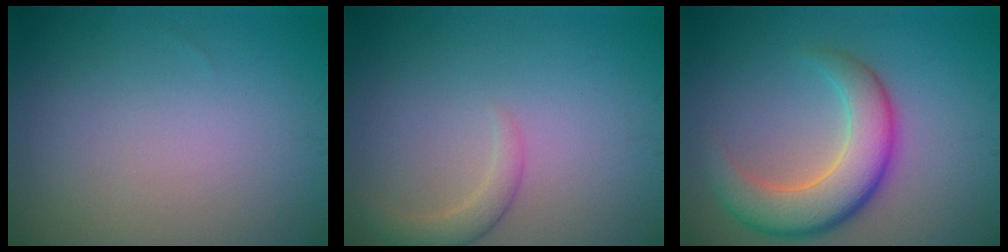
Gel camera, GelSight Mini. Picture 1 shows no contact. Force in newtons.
{"total": 1.8, "press": 1.8, "slide": 0.1}
{"total": 6.6, "press": 6.5, "slide": 0.5}